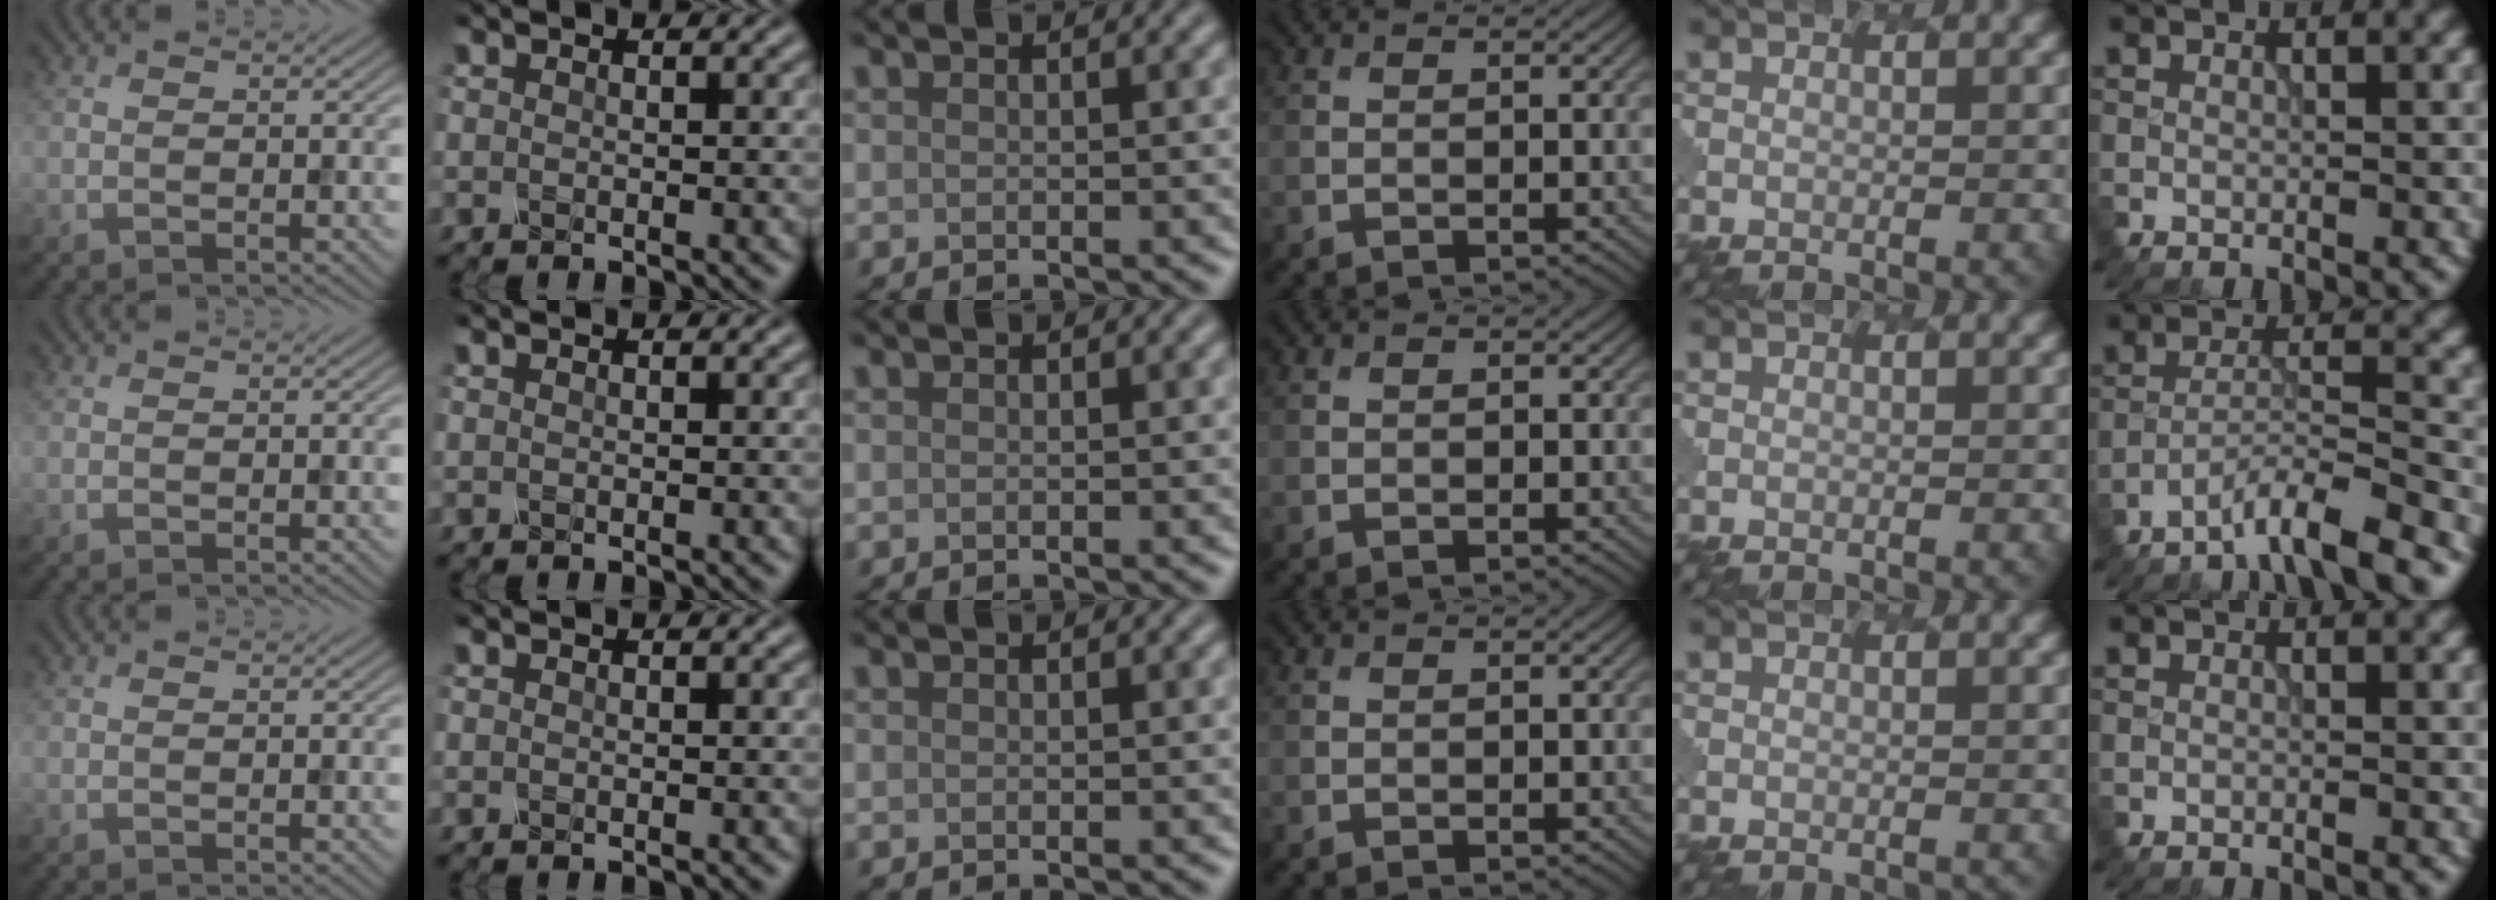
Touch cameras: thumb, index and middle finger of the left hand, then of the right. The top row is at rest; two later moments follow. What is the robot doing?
{"motion": "dispense", "object": "dispenser bottle"}